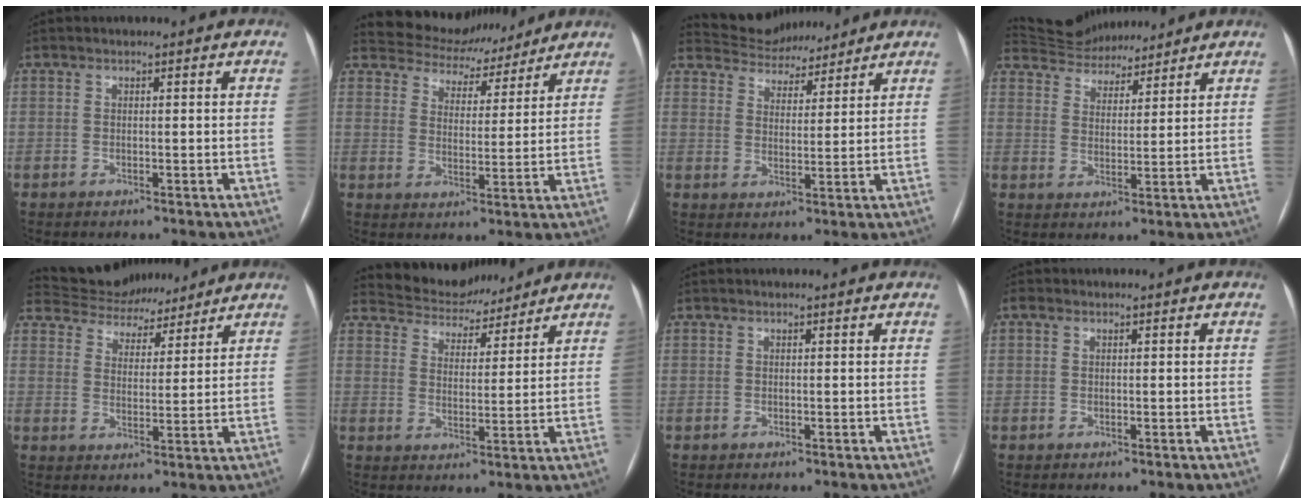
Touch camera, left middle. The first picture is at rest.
{"total": 10.5, "force": [9.7, 4.0, 0.7], "torque": [-0.002, 0.013, 0.139]}
{"total": 9.5, "force": [9.0, 2.8, 1.1], "torque": [-0.016, 0.013, 0.143]}
{"total": 11.7, "force": [11.1, 3.4, 1.6], "torque": [-0.028, 0.019, 0.182]}
{"total": 12.3, "force": [11.4, 4.2, 1.9], "torque": [-0.027, 0.015, 0.177]}
{"total": 9.5, "force": [9.0, 2.7, 1.0], "torque": [-0.017, 0.011, 0.145]}
{"total": 0.7, "force": [0.7, 0.0, 0.1], "torque": [-0.005, 0.004, 0.010]}
{"total": 0.6, "force": [0.2, 0.4, 0.3], "torque": [-0.011, 0.007, 0.004]}